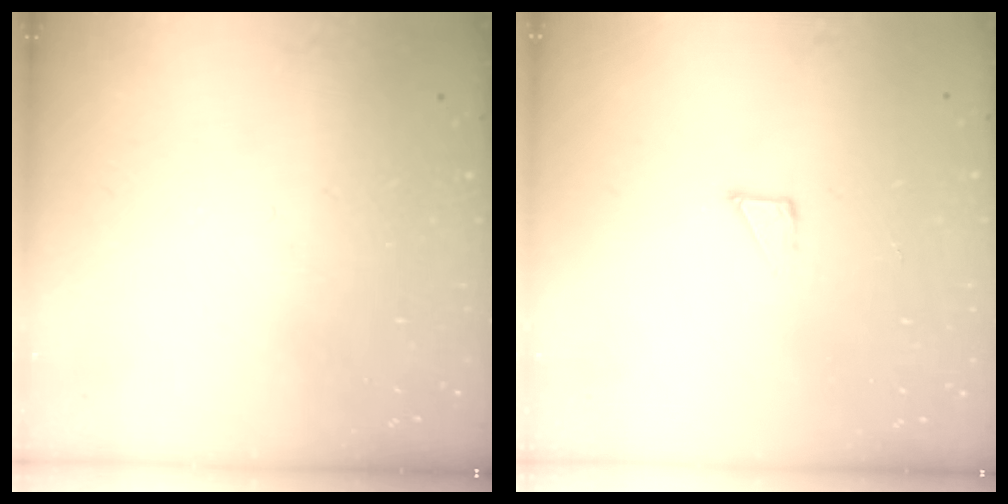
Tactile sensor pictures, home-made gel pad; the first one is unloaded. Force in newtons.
{"total": 2.1, "press": 2.1, "slide": 0.1}